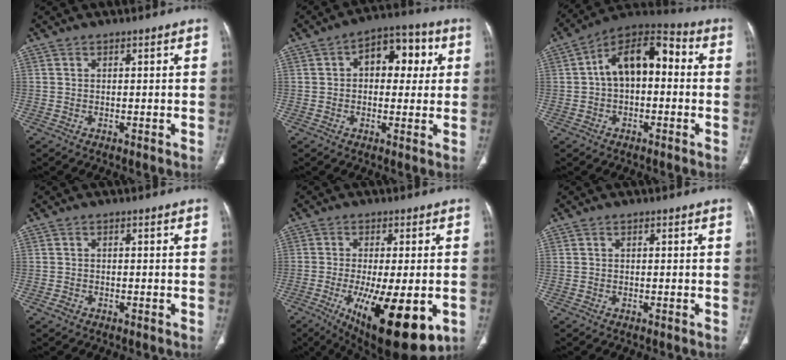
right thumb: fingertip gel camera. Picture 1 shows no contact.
{"total": 10.7, "force": [2.4, 6.7, 8.0], "torque": [-0.070, 0.021, 0.028]}
{"total": 13.5, "force": [1.0, 8.0, 10.8], "torque": [-0.147, 0.047, 0.000]}
{"total": 1.2, "force": [-0.8, 0.8, 0.4], "torque": [-0.009, 0.005, -0.015]}
{"total": 19.3, "force": [-6.4, 6.5, 17.0], "torque": [-0.246, -0.024, -0.079]}
{"total": 0.0}